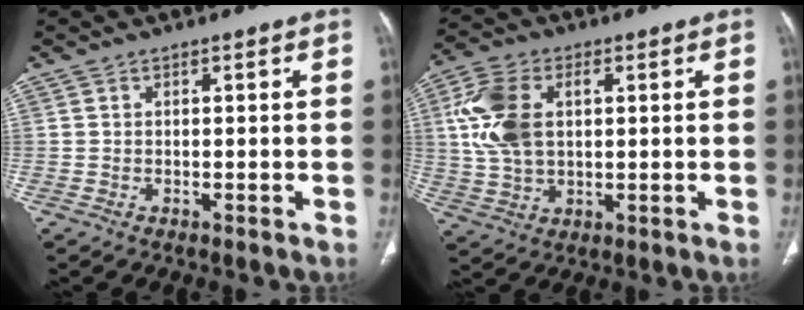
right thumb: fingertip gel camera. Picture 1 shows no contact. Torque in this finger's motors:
{"motor_torque": [1.61, 1.58, 1.36, 0.46, 0.16]}